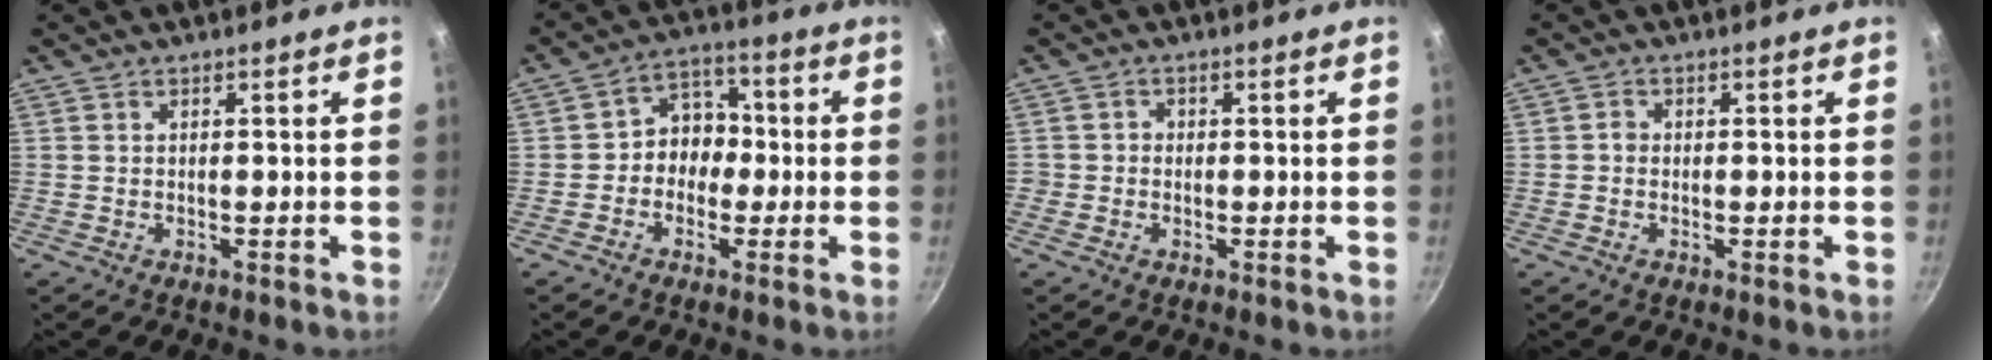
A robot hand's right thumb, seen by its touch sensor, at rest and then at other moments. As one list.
[{"total": 7.3, "force": [-1.0, 6.2, 3.7], "torque": [-0.004, 0.029, -0.031]}, {"total": 1.5, "force": [-0.4, 1.4, 0.3], "torque": [0.004, 0.003, -0.009]}, {"total": 1.1, "force": [-0.2, 1.0, 0.4], "torque": [-0.004, 0.005, -0.006]}]